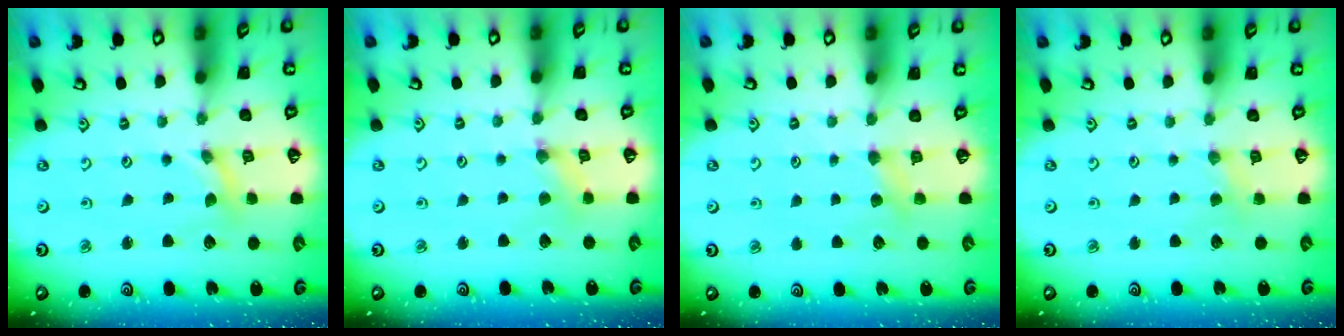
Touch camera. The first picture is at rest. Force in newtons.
{"total": 1.0, "press": 1.0, "slide": 0.3}
{"total": 3.4, "press": 3.3, "slide": 0.6}
{"total": 2.1, "press": 2.1, "slide": 0.3}